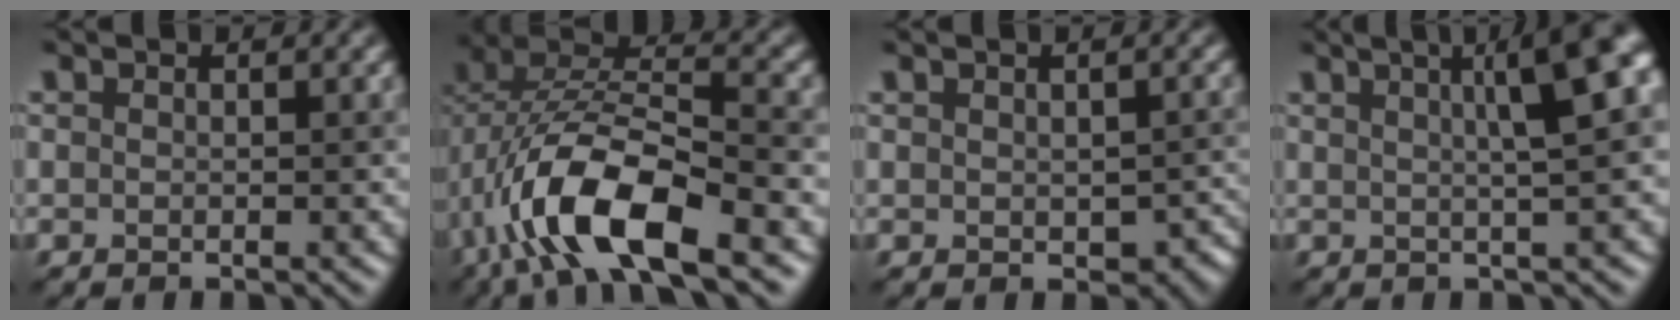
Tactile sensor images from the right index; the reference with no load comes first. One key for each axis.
{"total": 11.0, "fx": -5.0, "fy": 4.4, "fz": 8.8, "tx": -0.179, "ty": 0.007, "tz": -0.096}
{"total": 3.3, "fx": -0.6, "fy": 2.3, "fz": 2.2, "tx": -0.027, "ty": -0.014, "tz": -0.003}
{"total": 9.4, "fx": 2.8, "fy": 2.9, "fz": 8.5, "tx": -0.042, "ty": 0.049, "tz": 0.010}